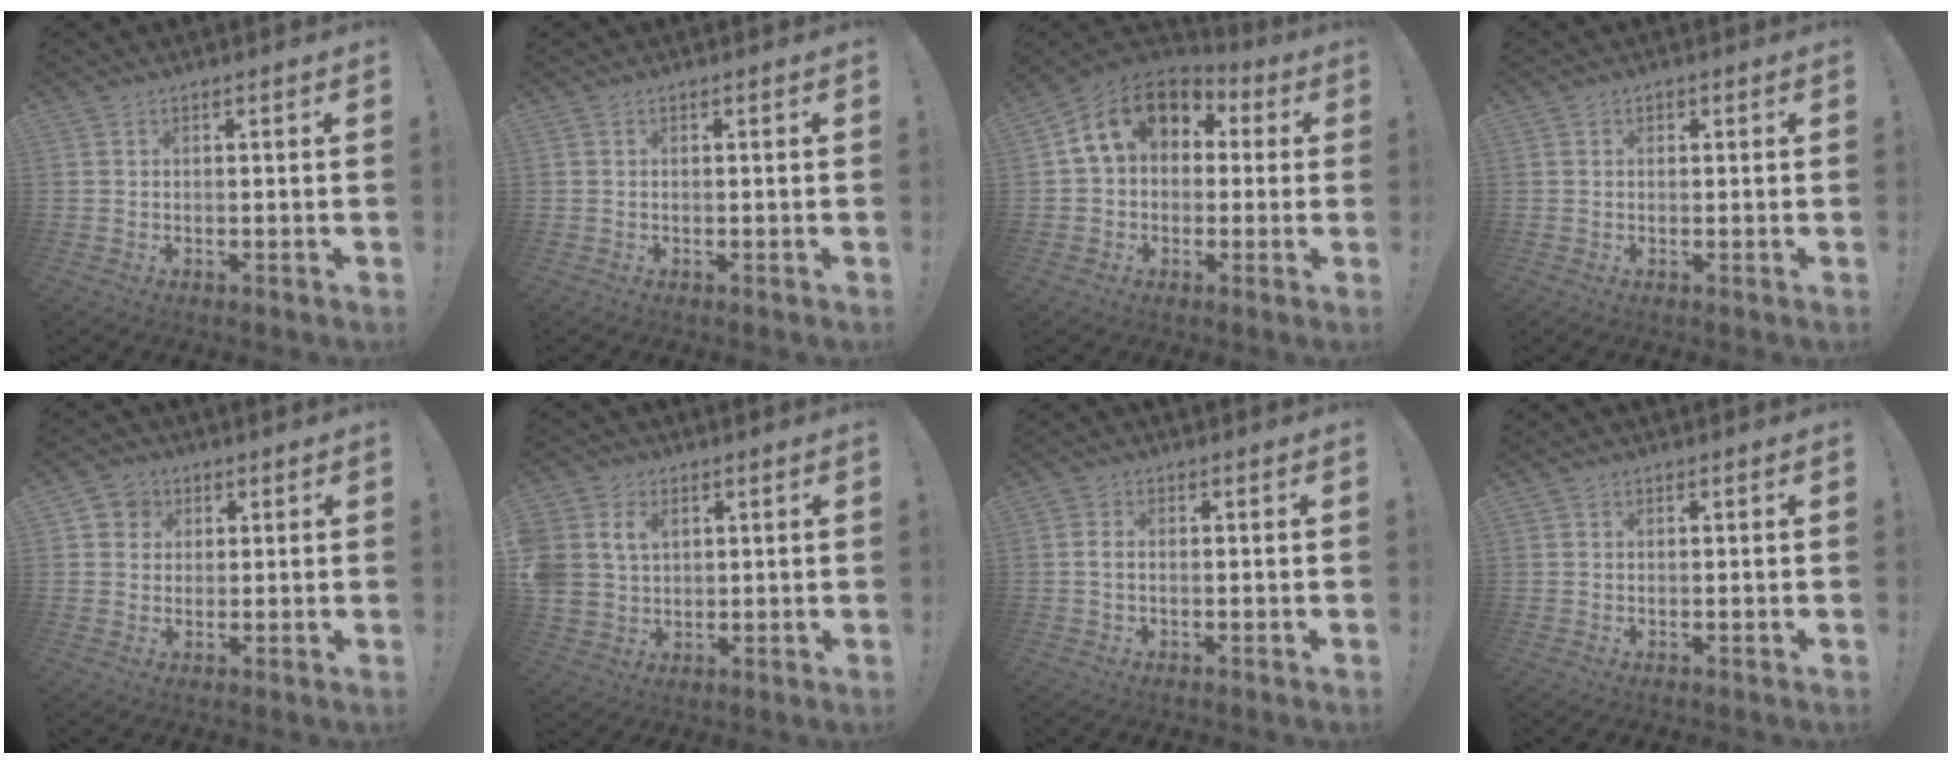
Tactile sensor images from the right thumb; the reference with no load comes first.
{"total": 0.0}
{"total": 13.8, "force": [4.3, 10.1, 8.4], "torque": [-0.132, 0.003, 0.081]}
{"total": 0.6, "force": [0.1, 0.6, 0.2], "torque": [0.000, 0.001, 0.000]}
{"total": 4.8, "force": [1.4, 4.5, 1.0], "torque": [-0.016, -0.002, 0.028]}
{"total": 8.3, "force": [3.2, 6.6, 3.8], "torque": [-0.082, -0.011, 0.065]}
{"total": 1.6, "force": [-0.3, 0.7, 1.4], "torque": [-0.025, 0.006, -0.006]}
{"total": 0.0}